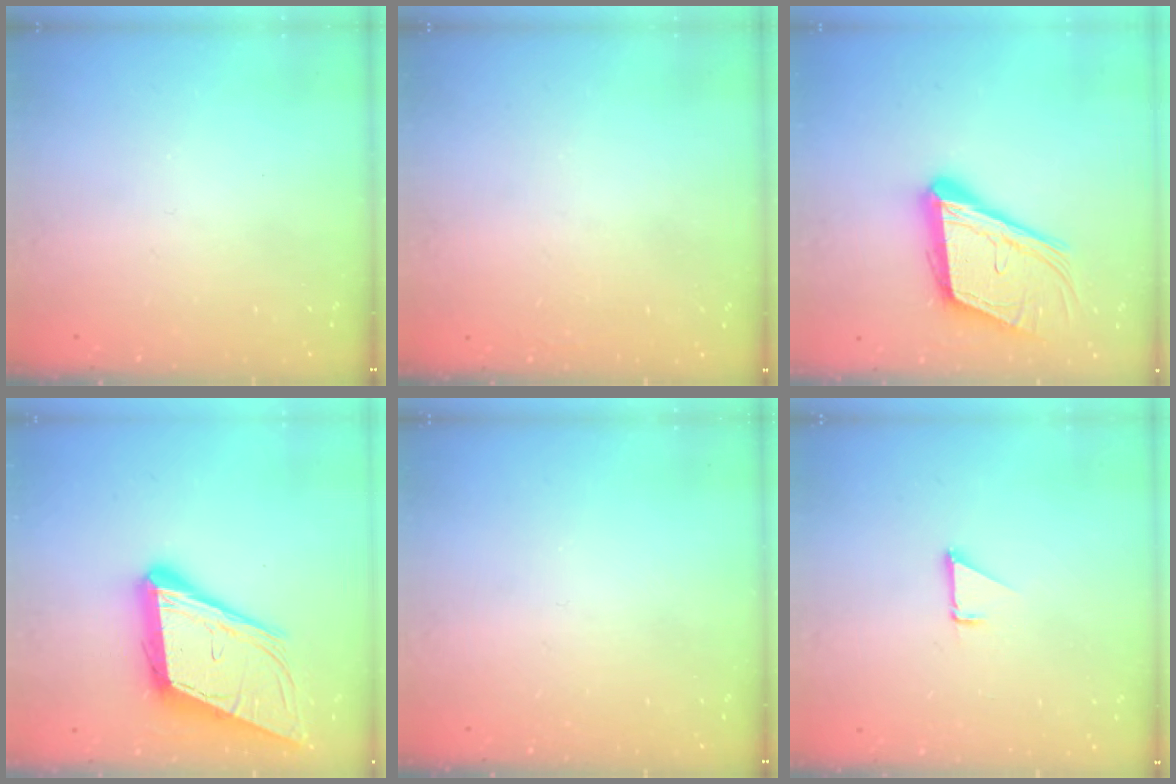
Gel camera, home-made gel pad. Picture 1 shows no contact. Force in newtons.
{"total": 1.6, "press": 1.6, "slide": 0.0}
{"total": 20.0, "press": 19.6, "slide": 3.9}
{"total": 18.1, "press": 17.5, "slide": 4.3}
{"total": 0.0}
{"total": 1.4, "press": 1.3, "slide": 0.1}